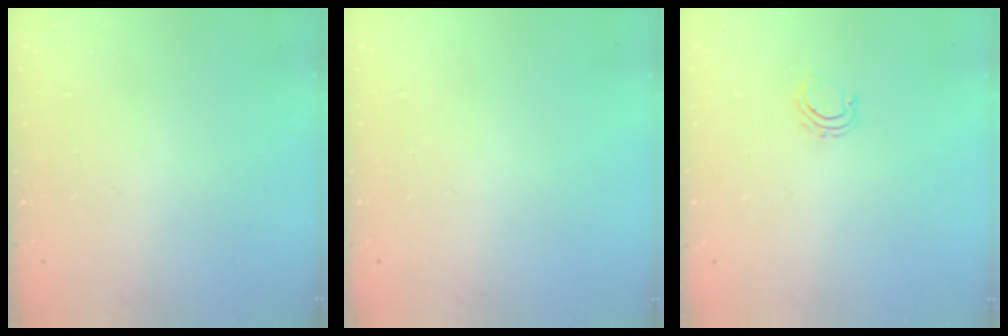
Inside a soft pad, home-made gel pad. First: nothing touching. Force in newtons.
{"total": 0.0}
{"total": 5.3, "press": 5.2, "slide": 0.6}